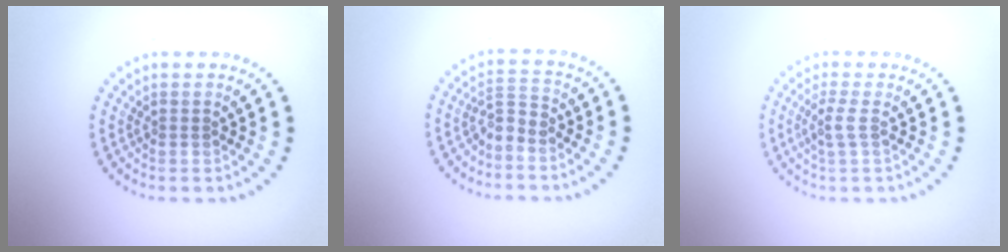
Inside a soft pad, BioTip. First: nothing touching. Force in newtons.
{"total": 2.2, "press": 1.4, "slide": 1.6}
{"total": 1.6, "press": 1.4, "slide": 0.9}